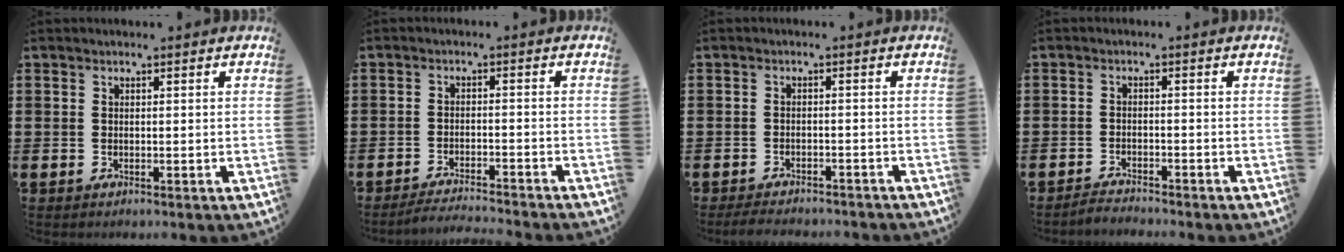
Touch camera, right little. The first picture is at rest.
{"total": 2.5, "force": [-2.4, -0.3, 0.4], "torque": [-0.007, 0.002, -0.050]}
{"total": 2.0, "force": [-2.0, 0.1, 0.3], "torque": [-0.008, 0.004, -0.042]}
{"total": 1.8, "force": [-1.8, -0.1, 0.0], "torque": [-0.003, 0.004, -0.038]}